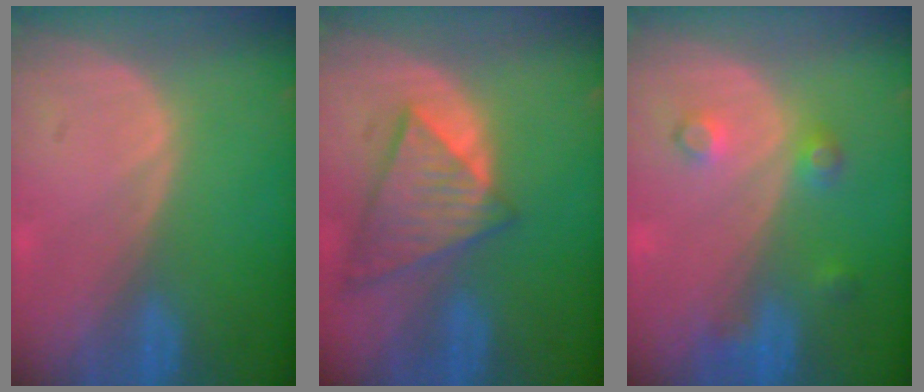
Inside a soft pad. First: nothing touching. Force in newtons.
{"total": 8.6, "press": 7.5, "slide": 4.3}
{"total": 3.7, "press": 3.4, "slide": 1.5}